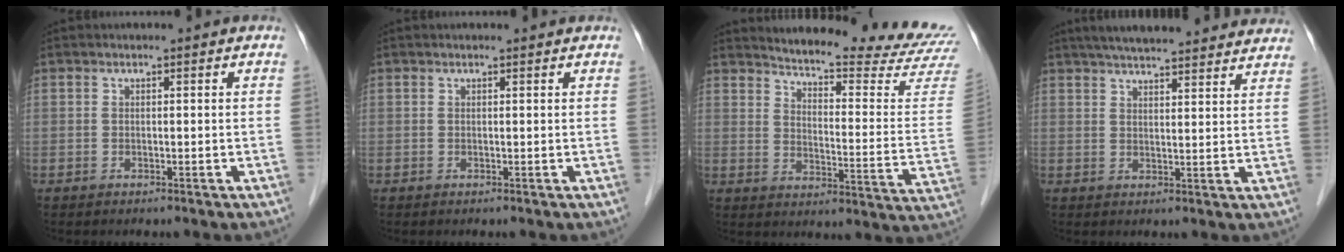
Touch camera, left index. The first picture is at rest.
{"total": 1.1, "force": [1.1, 0.1, 0.3], "torque": [-0.011, 0.008, 0.012]}
{"total": 21.4, "force": [20.7, -0.3, 5.6], "torque": [-0.086, -0.126, 0.244]}
{"total": 20.1, "force": [18.2, 2.7, 8.2], "torque": [-0.119, 0.035, 0.235]}